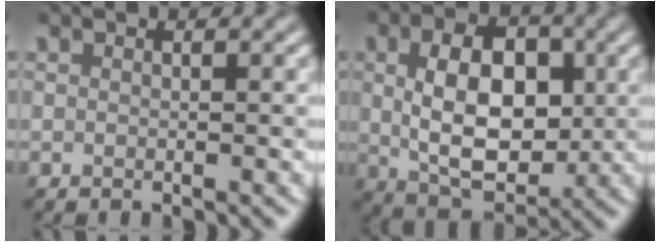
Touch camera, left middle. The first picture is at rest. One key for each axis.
{"total": 8.2, "fx": 0.6, "fy": 5.2, "fz": 6.3, "tx": -0.109, "ty": 0.000, "tz": 0.011}